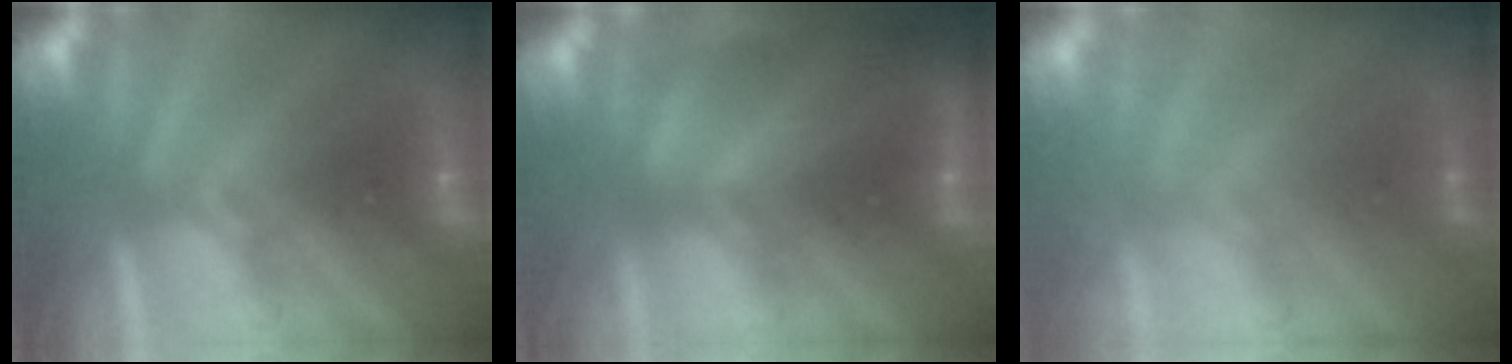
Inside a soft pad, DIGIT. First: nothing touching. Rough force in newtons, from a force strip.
{"total": 8.4}
{"total": 2.3}